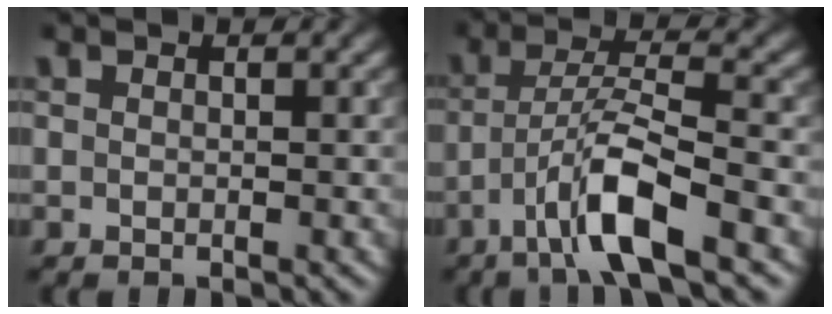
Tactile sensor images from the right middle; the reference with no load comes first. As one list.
[{"total": 6.5, "force": [-3.5, 1.1, 5.4], "torque": [-0.101, 0.008, -0.069]}]